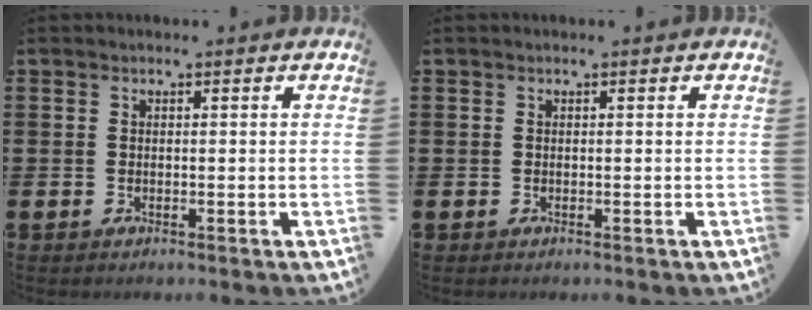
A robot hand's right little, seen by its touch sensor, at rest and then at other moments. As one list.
[{"total": 0.0}]